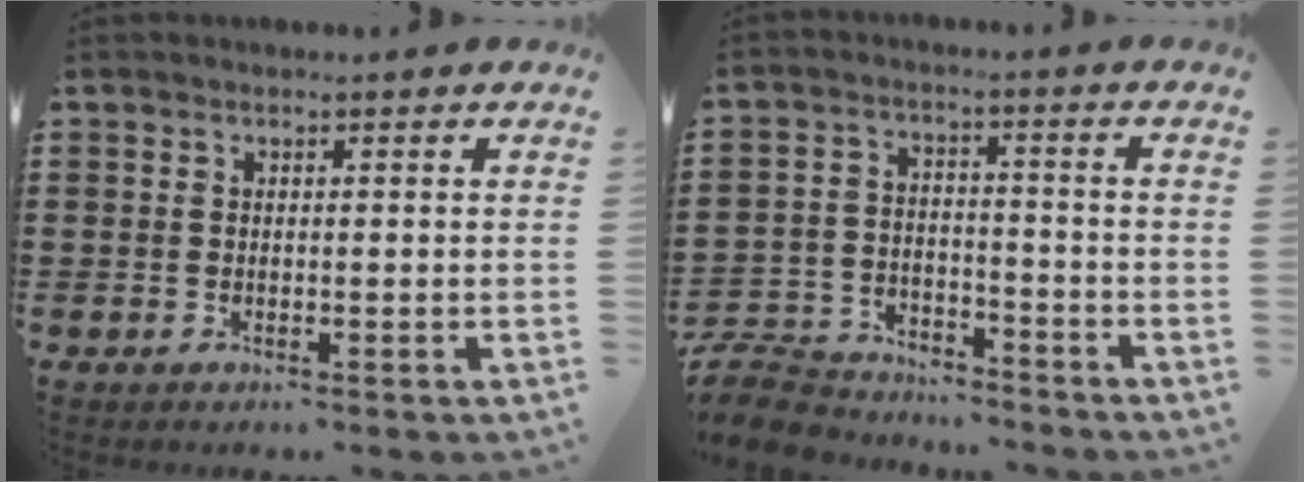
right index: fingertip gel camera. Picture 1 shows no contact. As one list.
[{"total": 7.9, "force": [-7.6, 1.7, 1.1], "torque": [-0.032, 0.017, -0.154]}]